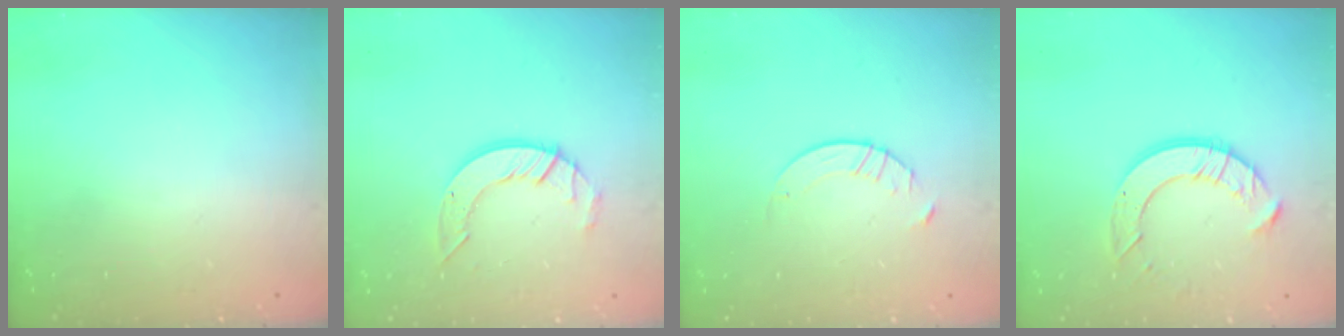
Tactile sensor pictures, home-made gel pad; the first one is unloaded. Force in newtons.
{"total": 8.7, "press": 8.6, "slide": 0.8}
{"total": 4.1, "press": 4.1, "slide": 0.4}
{"total": 9.6, "press": 9.6, "slide": 1.0}